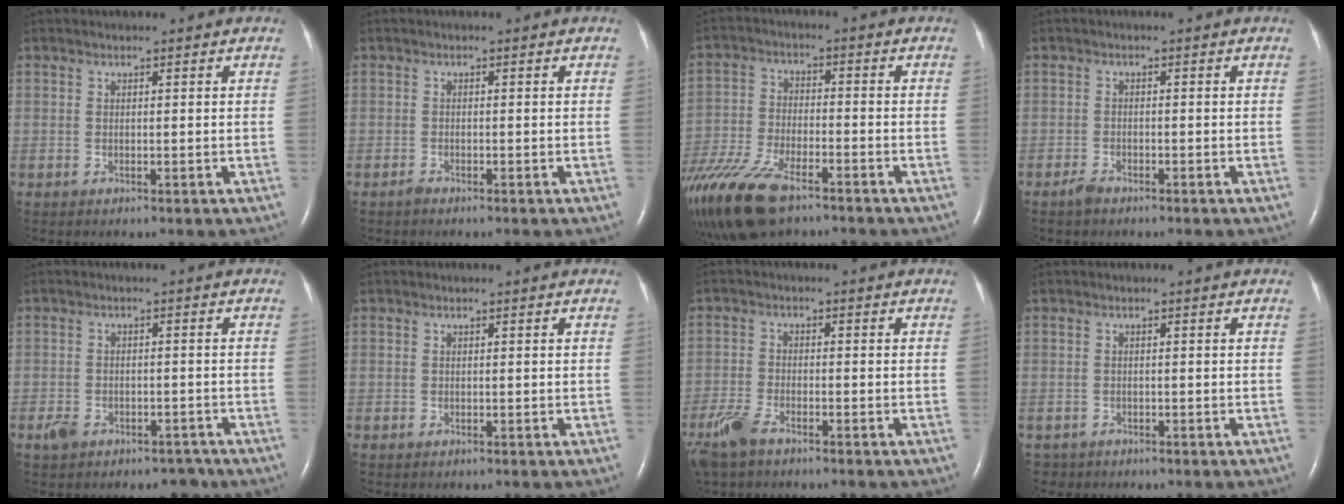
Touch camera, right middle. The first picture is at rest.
{"total": 0.7, "force": [-0.7, 0.1, 0.2], "torque": [-0.009, -0.001, -0.014]}
{"total": 18.2, "force": [-12.8, 6.6, 11.2], "torque": [-0.291, -0.039, -0.231]}
{"total": 1.6, "force": [-1.4, 0.5, 0.7], "torque": [-0.024, -0.003, -0.026]}
{"total": 4.9, "force": [-3.4, 3.3, 1.1], "torque": [-0.016, 0.013, -0.046]}
{"total": 0.0}
{"total": 5.6, "force": [-4.2, 1.7, 3.3], "torque": [-0.080, -0.011, -0.081]}
{"total": 1.6, "force": [-1.2, 1.1, -0.3], "torque": [0.000, 0.003, -0.020]}